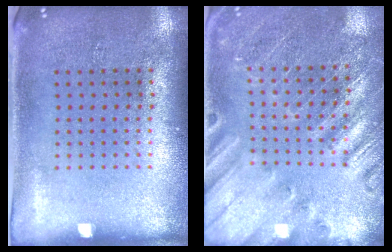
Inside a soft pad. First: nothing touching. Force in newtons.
{"total": 2.4, "press": 2.4, "slide": 0.3}